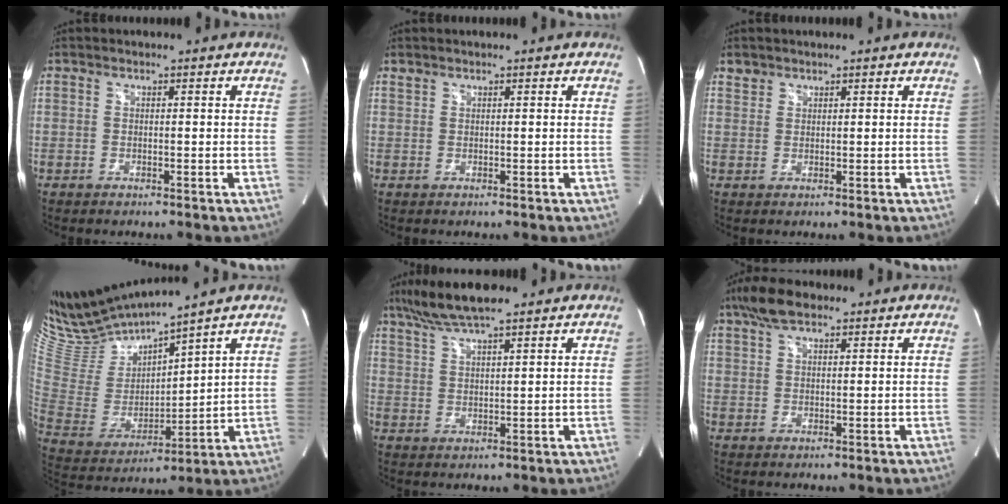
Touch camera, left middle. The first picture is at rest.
{"total": 0.6, "force": [0.5, 0.2, 0.0], "torque": [-0.002, 0.006, 0.011]}
{"total": 1.4, "force": [1.1, 0.9, -0.2], "torque": [0.012, 0.005, 0.016]}
{"total": 14.2, "force": [13.5, -0.2, 4.3], "torque": [-0.099, -0.018, 0.280]}
{"total": 9.0, "force": [7.1, 1.0, 5.5], "torque": [-0.105, 0.023, 0.126]}
{"total": 5.7, "force": [4.0, 2.1, 3.4], "torque": [-0.074, 0.019, 0.075]}